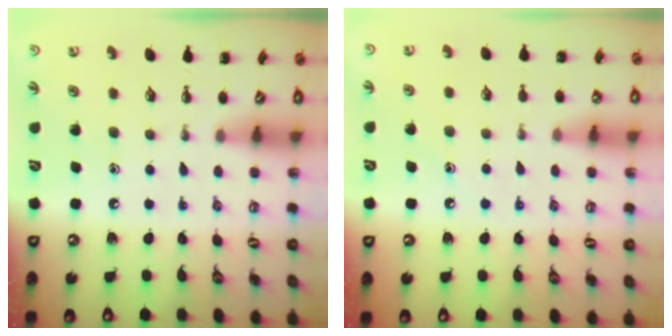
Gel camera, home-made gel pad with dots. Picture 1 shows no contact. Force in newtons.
{"total": 6.0, "press": 5.6, "slide": 2.0}